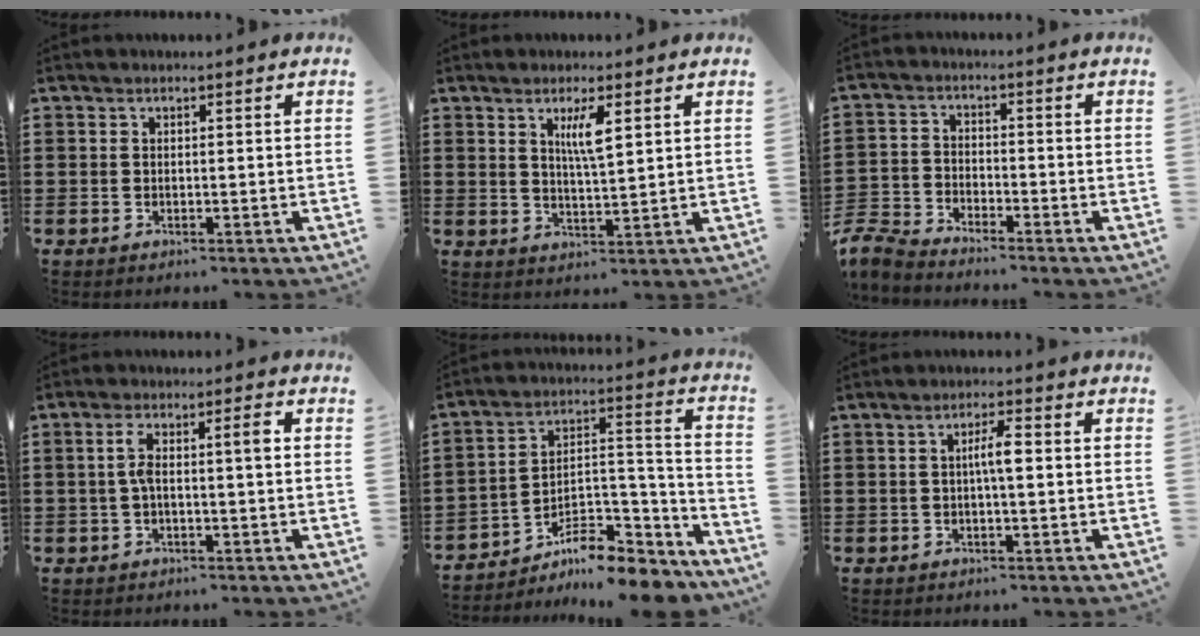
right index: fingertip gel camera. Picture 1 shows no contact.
{"total": 4.3, "force": [1.9, 0.8, 3.7], "torque": [-0.071, 0.002, 0.029]}
{"total": 4.8, "force": [-4.7, 0.6, 0.6], "torque": [-0.042, -0.009, -0.103]}
{"total": 4.6, "force": [0.2, 1.0, 4.5], "torque": [-0.085, 0.008, -0.002]}
{"total": 8.3, "force": [-7.0, 2.7, 3.5], "torque": [-0.053, 0.013, -0.133]}
{"total": 3.7, "force": [0.1, 0.6, 3.6], "torque": [-0.067, 0.004, -0.002]}